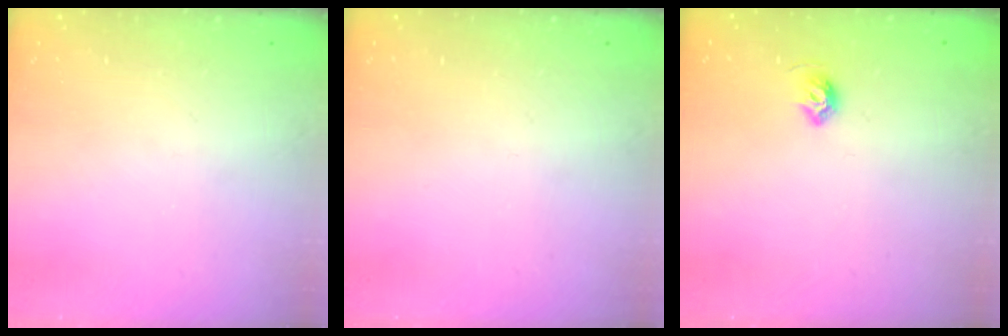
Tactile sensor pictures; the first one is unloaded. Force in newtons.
{"total": 0.0}
{"total": 5.6, "press": 5.5, "slide": 1.0}